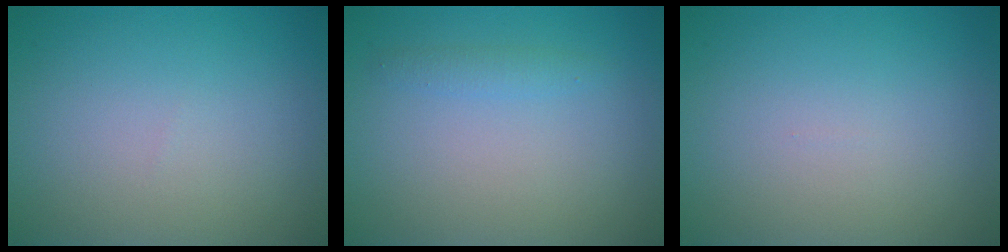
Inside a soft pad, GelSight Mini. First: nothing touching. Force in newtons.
{"total": 1.1, "press": 1.1, "slide": 0.1}
{"total": 0.0}